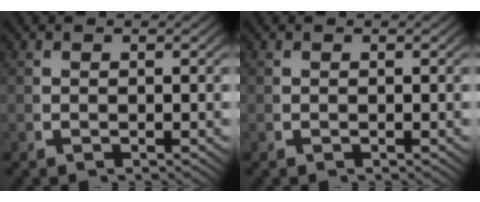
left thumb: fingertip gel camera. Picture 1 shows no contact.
{"total": 0.0}